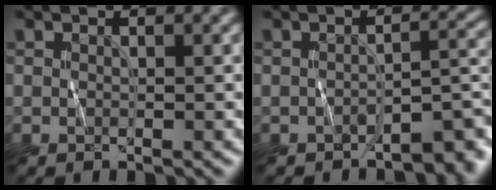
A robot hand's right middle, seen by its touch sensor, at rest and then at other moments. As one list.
[{"total": 3.1, "force": [-2.7, 0.8, 1.2], "torque": [-0.005, 0.005, -0.043]}]